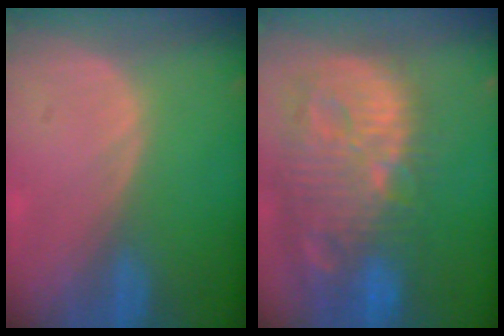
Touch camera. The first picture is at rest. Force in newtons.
{"total": 14.5, "press": 12.7, "slide": 7.1}